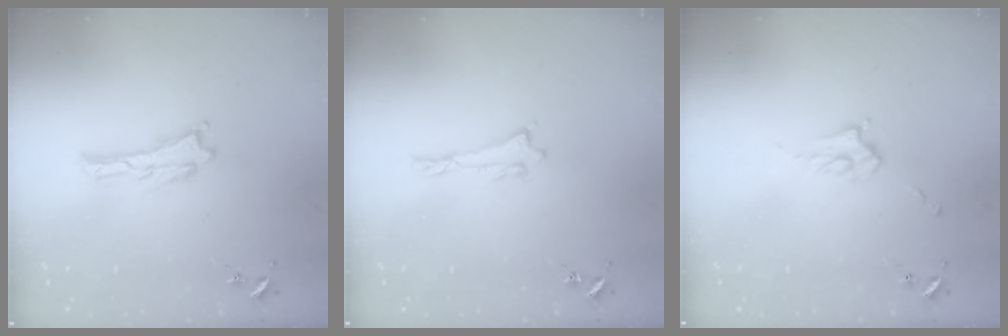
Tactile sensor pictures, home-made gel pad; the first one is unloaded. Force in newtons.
{"total": 0.0}
{"total": 2.9, "press": 2.9, "slide": 0.4}